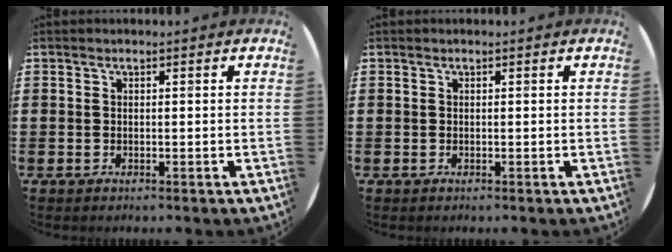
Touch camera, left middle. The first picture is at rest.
{"total": 0.0}